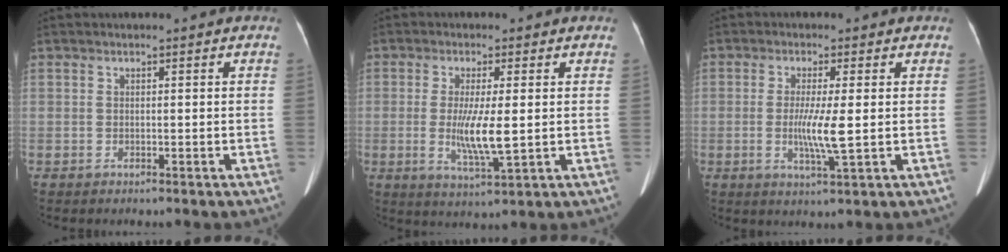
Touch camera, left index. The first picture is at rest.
{"total": 6.7, "force": [-0.3, 0.8, 6.6], "torque": [-0.132, -0.017, -0.005]}
{"total": 5.4, "force": [-0.3, 0.0, 5.3], "torque": [-0.109, -0.014, -0.006]}